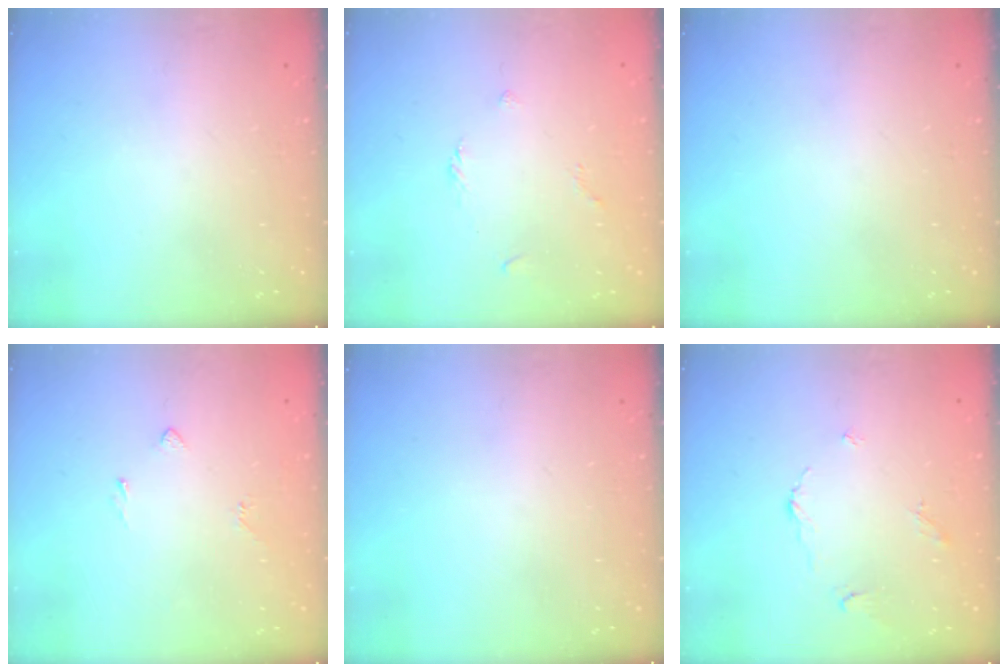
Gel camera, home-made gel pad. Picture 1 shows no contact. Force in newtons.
{"total": 2.0, "press": 1.9, "slide": 0.6}
{"total": 0.0}
{"total": 2.3, "press": 2.2, "slide": 0.6}
{"total": 0.0}
{"total": 3.8, "press": 3.7, "slide": 0.4}